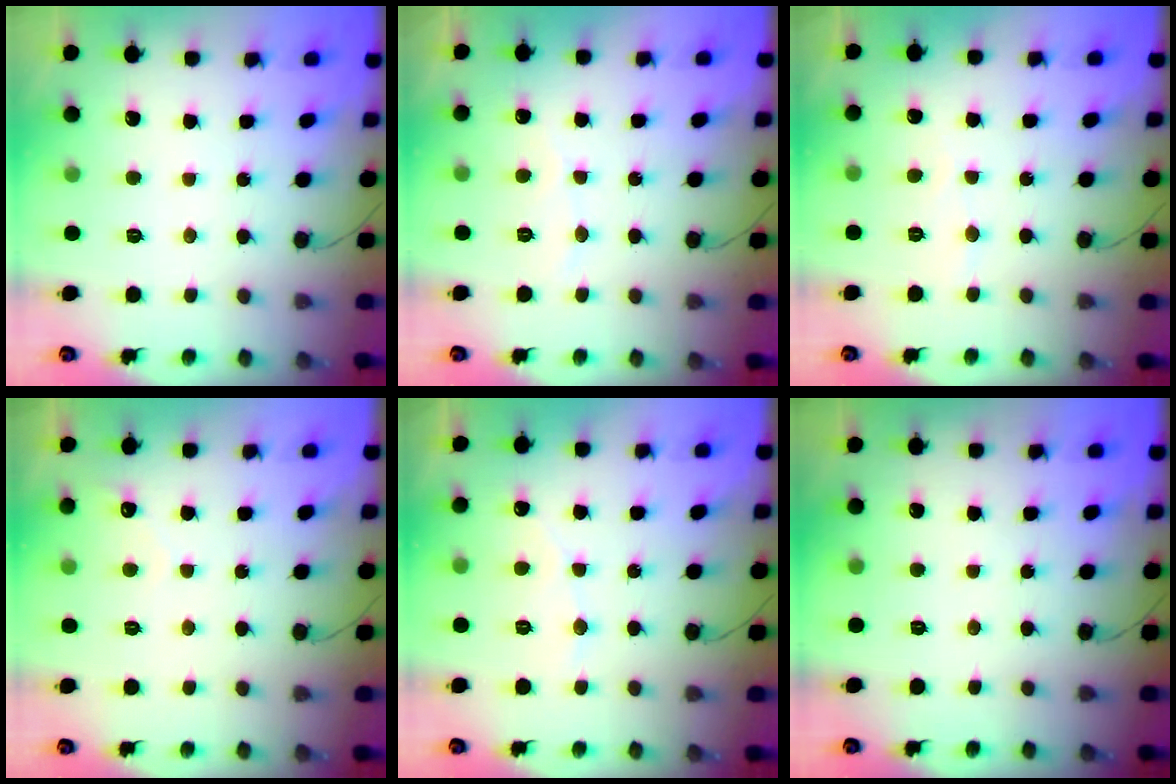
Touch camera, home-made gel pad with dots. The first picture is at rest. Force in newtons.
{"total": 4.0, "press": 4.0, "slide": 0.3}
{"total": 2.5, "press": 2.5, "slide": 0.2}
{"total": 1.7, "press": 1.7, "slide": 0.1}
{"total": 4.6, "press": 4.6, "slide": 0.4}
{"total": 0.0}